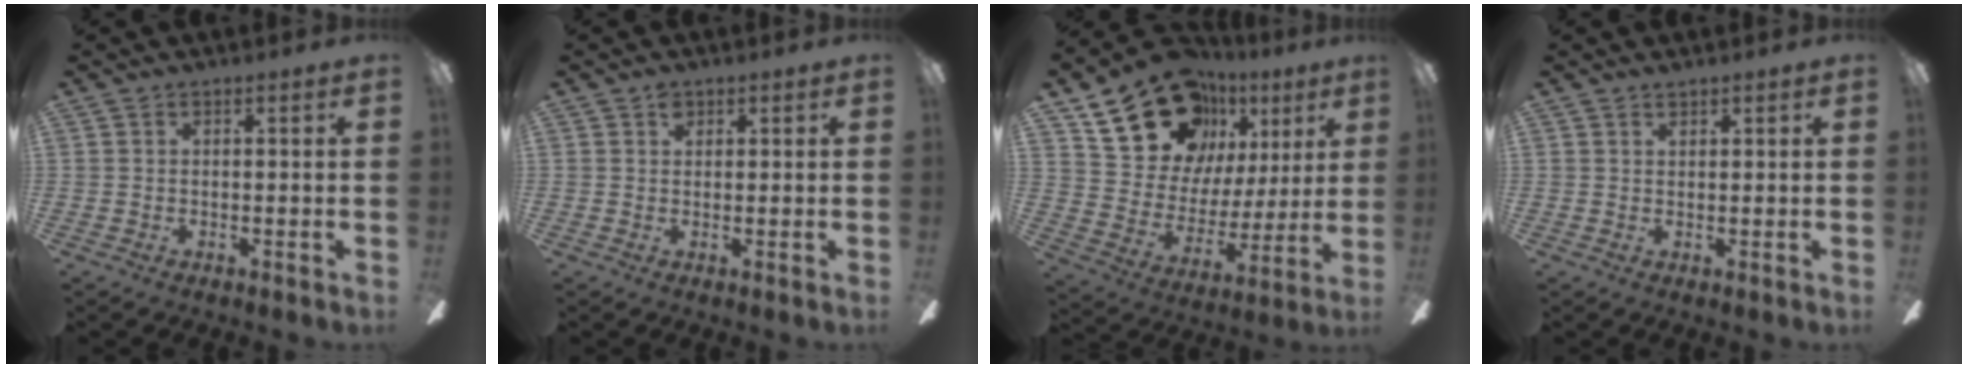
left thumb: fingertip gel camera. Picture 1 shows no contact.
{"total": 2.1, "force": [1.3, 1.3, 0.9], "torque": [-0.012, -0.001, 0.021]}
{"total": 23.1, "force": [13.9, 15.3, 10.2], "torque": [-0.164, -0.070, 0.268]}
{"total": 1.1, "force": [1.0, 0.4, 0.2], "torque": [-0.005, 0.000, 0.020]}